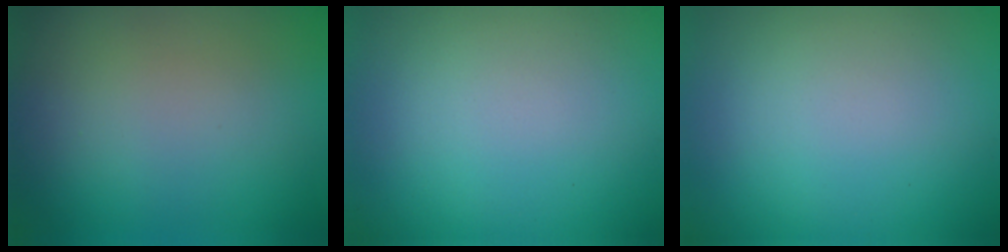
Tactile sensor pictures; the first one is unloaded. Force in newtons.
{"total": 0.0}
{"total": 0.0}